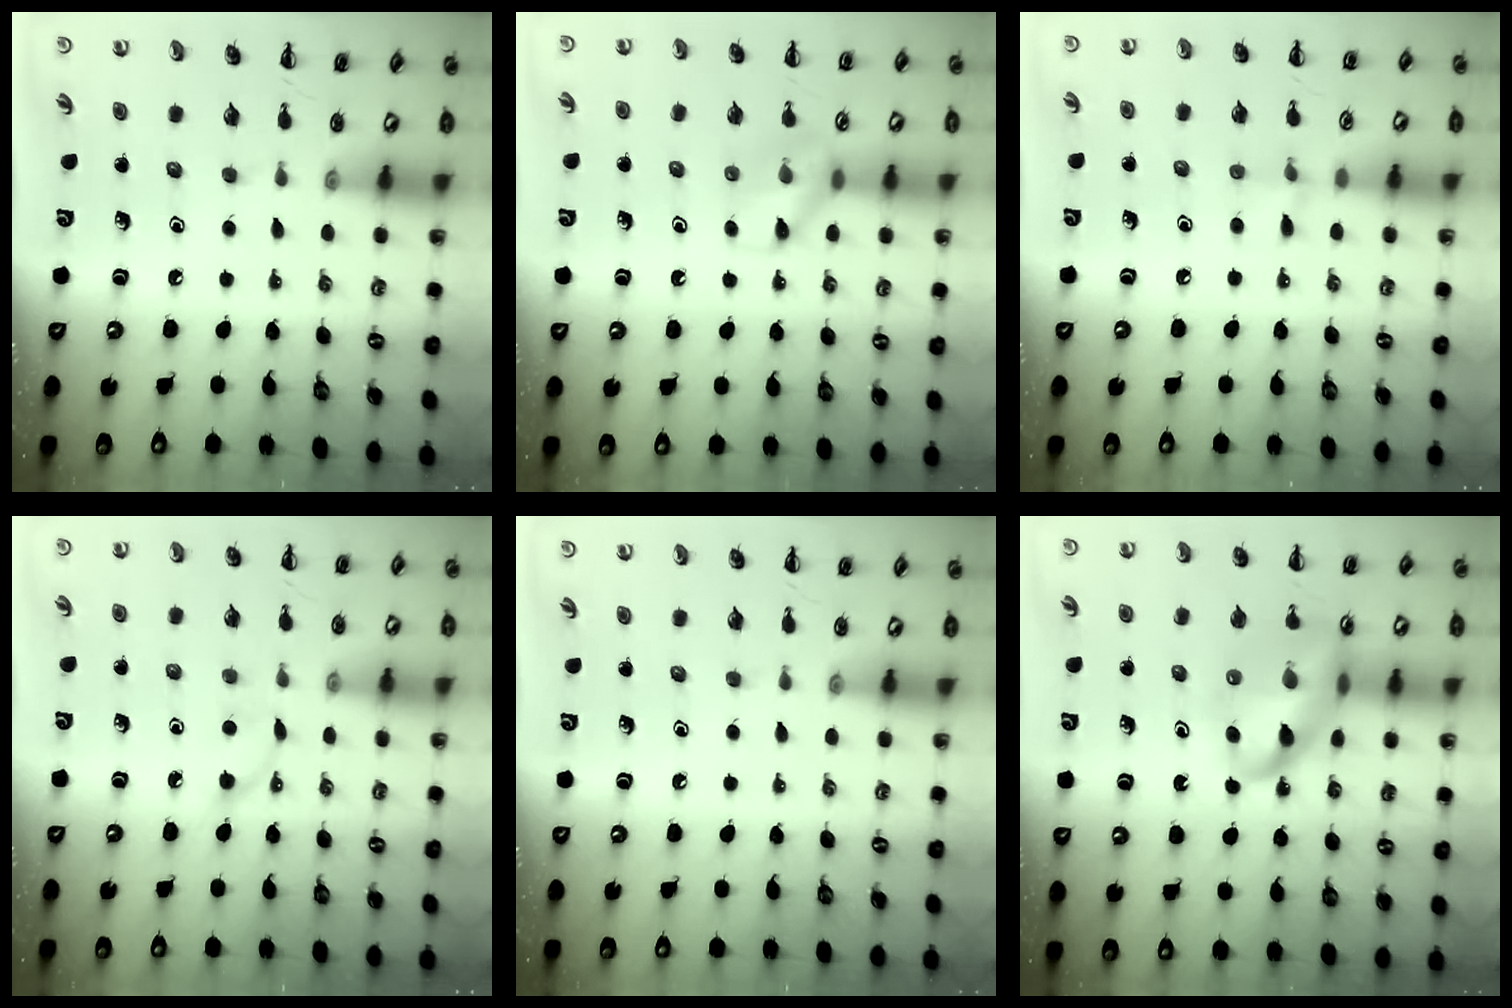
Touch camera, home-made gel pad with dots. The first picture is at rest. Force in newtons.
{"total": 10.0, "press": 9.9, "slide": 1.3}
{"total": 5.4, "press": 5.1, "slide": 1.8}
{"total": 2.8, "press": 2.7, "slide": 0.9}
{"total": 0.0}
{"total": 15.6, "press": 15.3, "slide": 3.2}